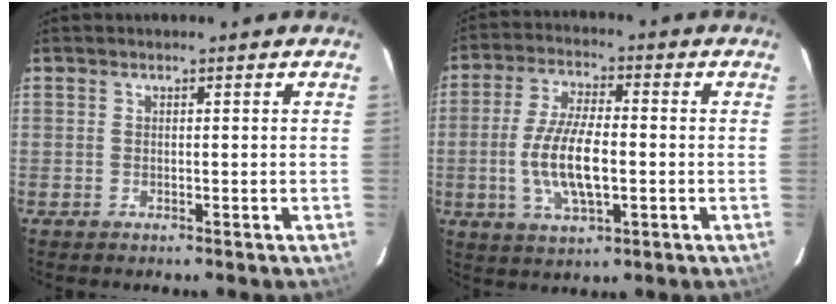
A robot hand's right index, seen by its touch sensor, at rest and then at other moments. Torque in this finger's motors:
{"motor_torque": [1.78, -0.36, 1.01, 0.21]}